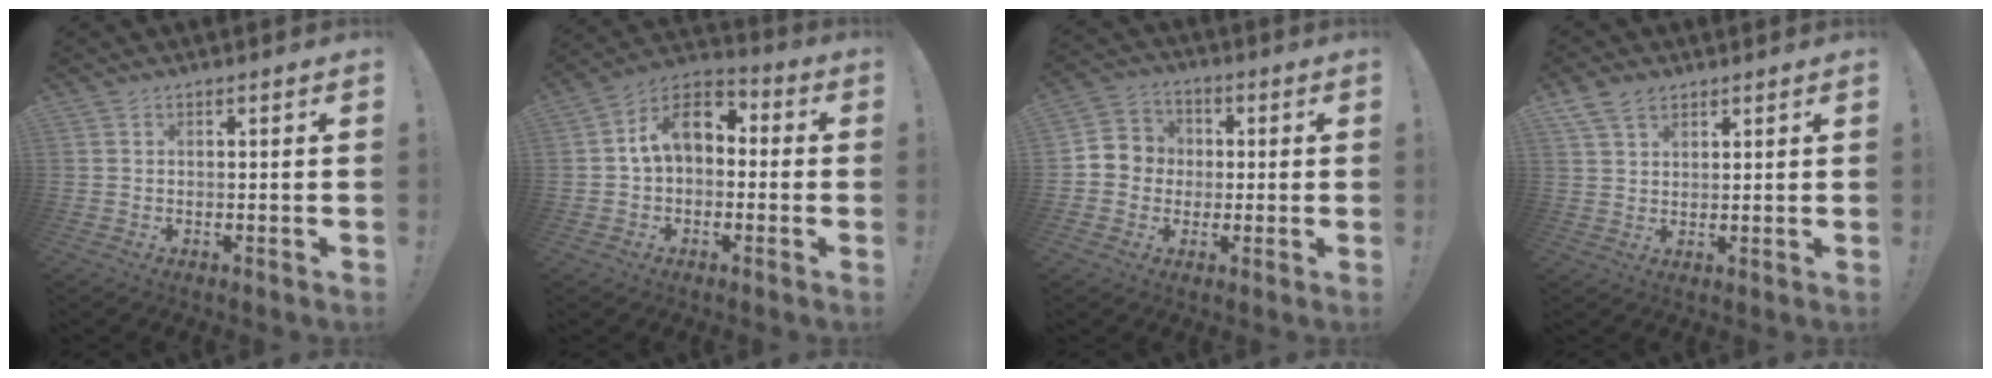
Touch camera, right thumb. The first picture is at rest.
{"total": 11.6, "force": [2.2, 7.9, 8.3], "torque": [-0.120, 0.014, 0.045]}
{"total": 7.3, "force": [-1.0, 7.1, 1.4], "torque": [-0.016, 0.017, -0.013]}
{"total": 5.9, "force": [3.7, 3.8, 2.5], "torque": [-0.051, -0.009, 0.074]}